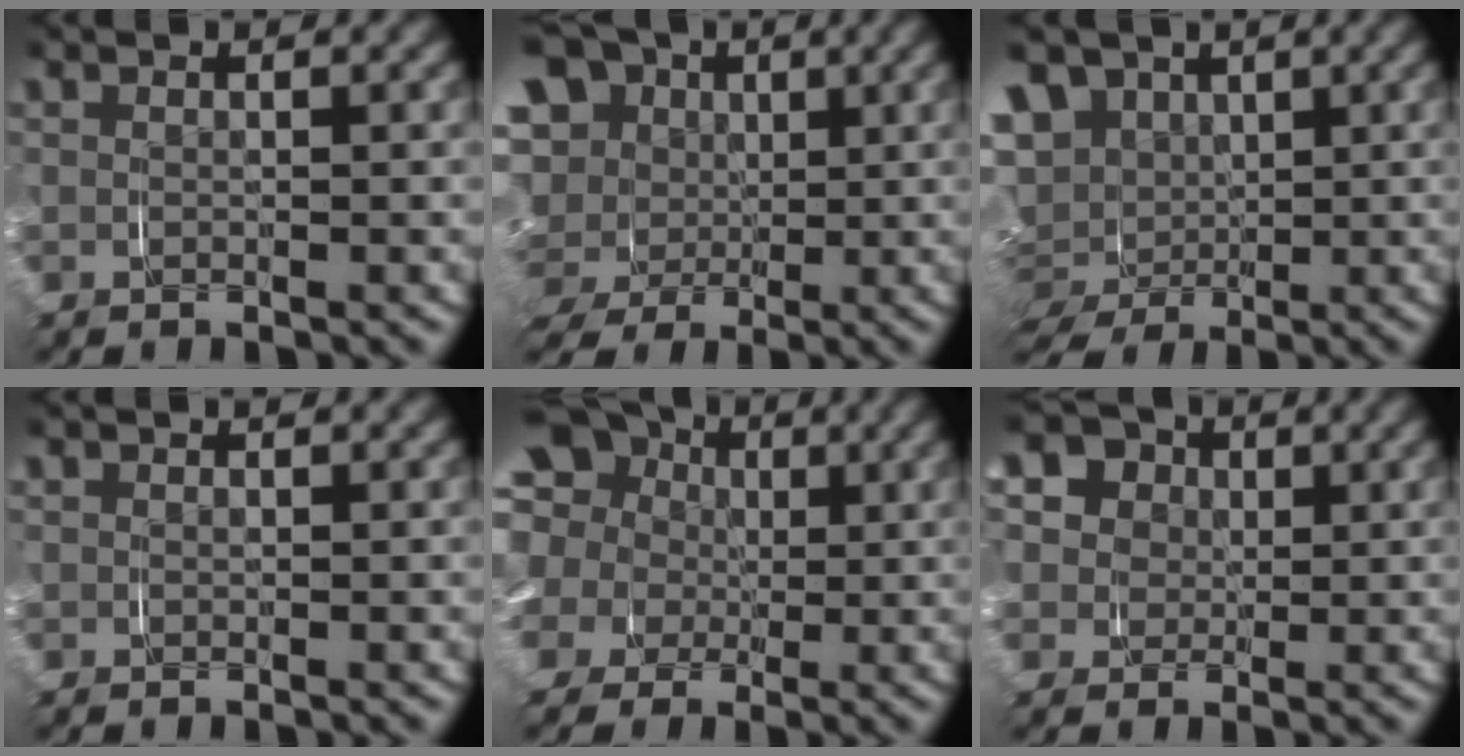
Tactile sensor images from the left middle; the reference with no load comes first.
{"total": 13.4, "force": [1.0, 11.6, 6.7], "torque": [-0.150, -0.026, 0.009]}
{"total": 14.2, "force": [0.6, 13.1, 5.5], "torque": [-0.168, -0.039, 0.013]}
{"total": 0.0}
{"total": 13.7, "force": [2.3, 12.2, 5.6], "torque": [-0.146, -0.017, 0.022]}
{"total": 12.0, "force": [3.9, 10.2, 4.8], "torque": [-0.117, 0.007, 0.050]}